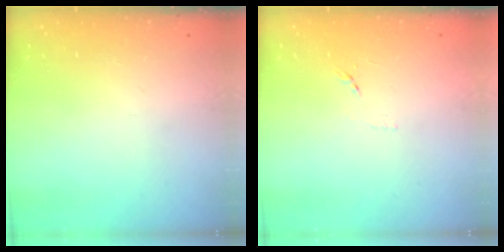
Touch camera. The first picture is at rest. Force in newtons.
{"total": 7.6, "press": 7.6, "slide": 0.7}